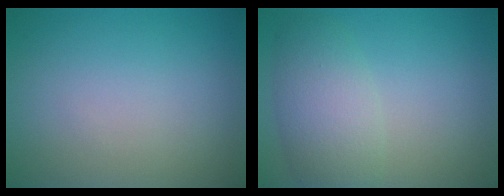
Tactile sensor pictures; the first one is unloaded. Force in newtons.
{"total": 4.6, "press": 4.6, "slide": 0.2}